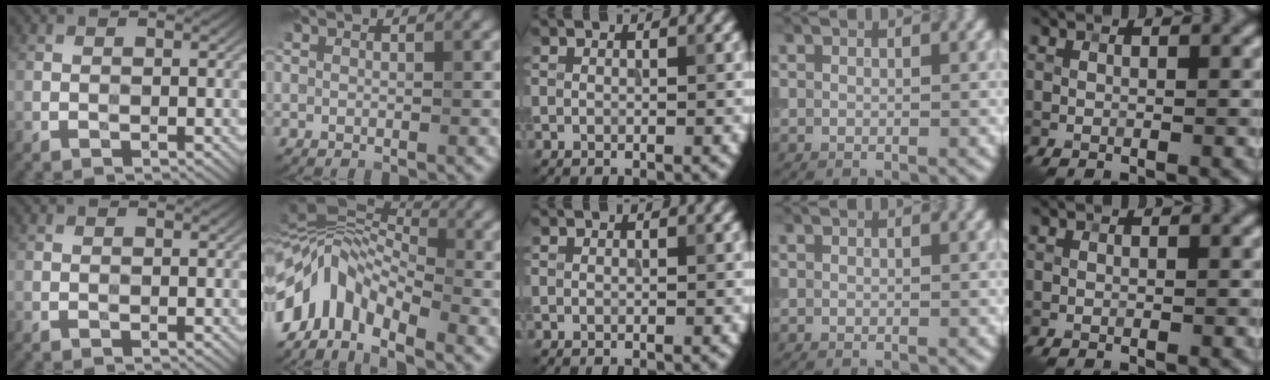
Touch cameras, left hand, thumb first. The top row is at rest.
{"index": {"total": 9.1, "force": [-3.5, 5.1, 6.7], "torque": [-0.114, 0.018, -0.086]}}